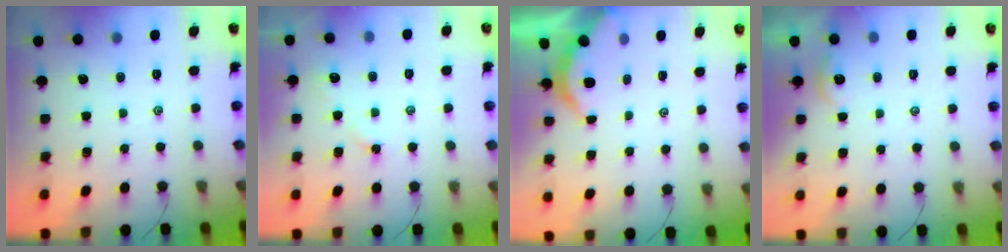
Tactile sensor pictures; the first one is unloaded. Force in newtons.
{"total": 4.1, "press": 4.1, "slide": 0.6}
{"total": 2.2, "press": 2.2, "slide": 0.4}
{"total": 0.6, "press": 0.6, "slide": 0.2}